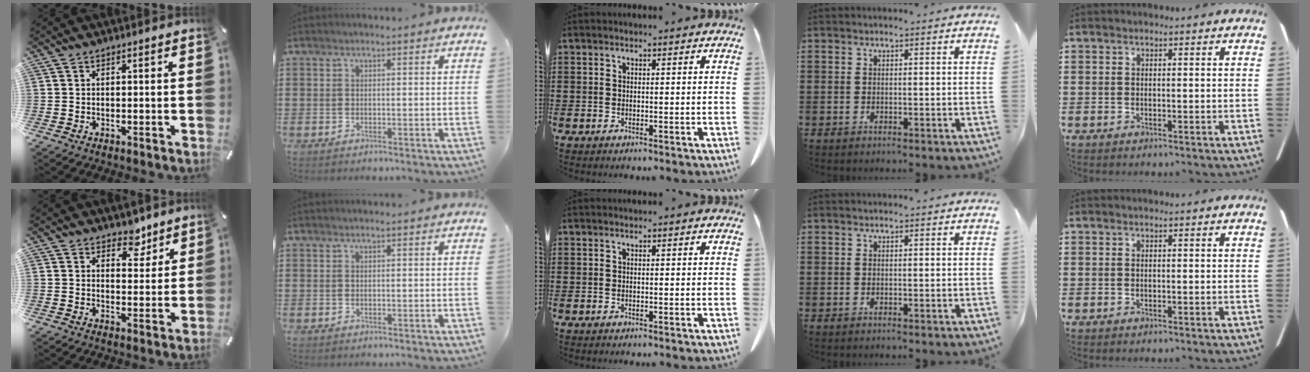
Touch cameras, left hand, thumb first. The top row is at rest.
{"thumb": {"total": 6.3, "force": [4.7, 3.9, 1.4], "torque": [0.010, -0.034, 0.076]}}